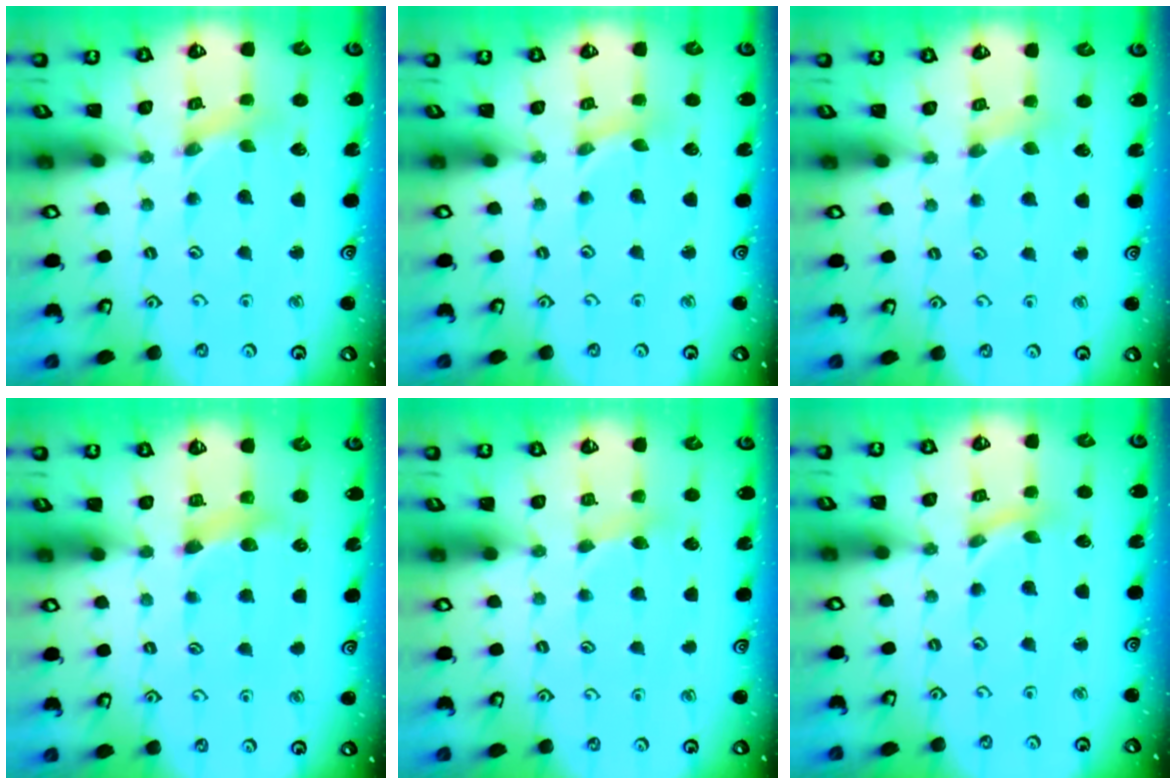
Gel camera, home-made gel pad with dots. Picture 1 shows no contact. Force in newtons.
{"total": 0.0}
{"total": 2.7, "press": 2.7, "slide": 0.4}
{"total": 5.1, "press": 5.0, "slide": 0.8}
{"total": 2.9, "press": 2.9, "slide": 0.5}
{"total": 0.0}